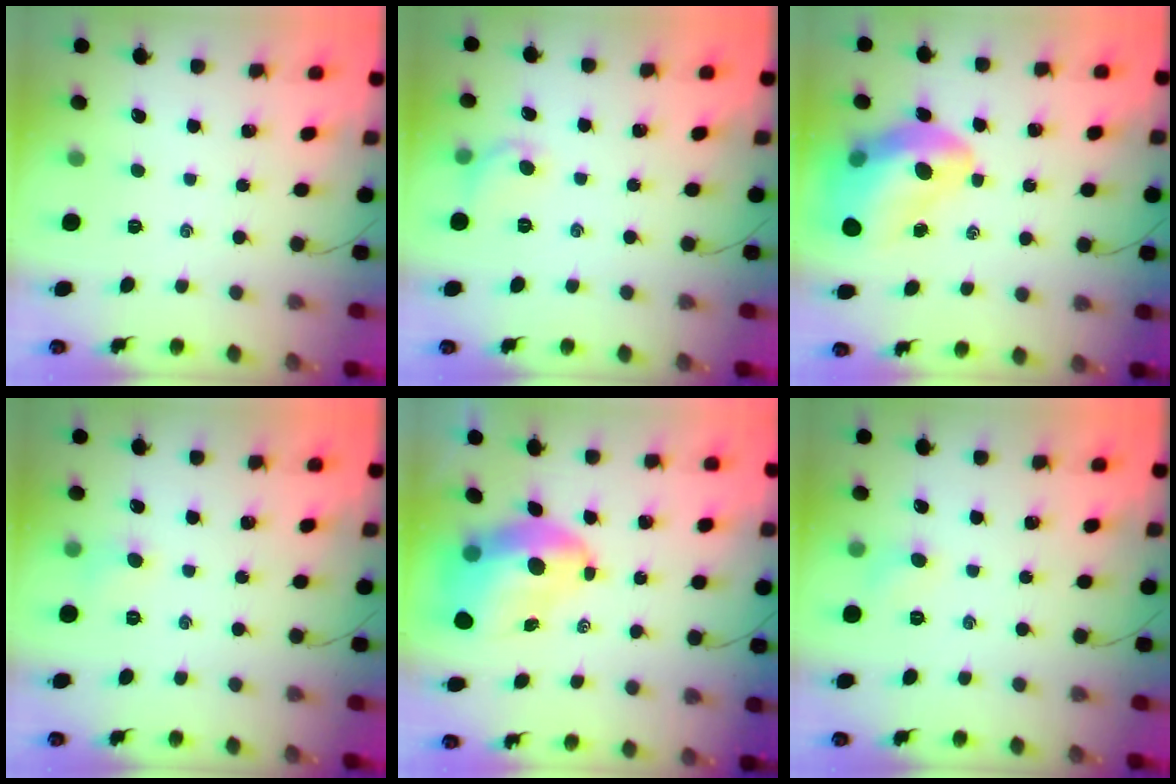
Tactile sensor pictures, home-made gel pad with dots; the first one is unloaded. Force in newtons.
{"total": 5.5, "press": 5.4, "slide": 1.4}
{"total": 16.6, "press": 16.0, "slide": 4.5}
{"total": 4.6, "press": 4.4, "slide": 1.6}
{"total": 9.8, "press": 9.5, "slide": 2.6}
{"total": 5.1, "press": 4.9, "slide": 1.6}